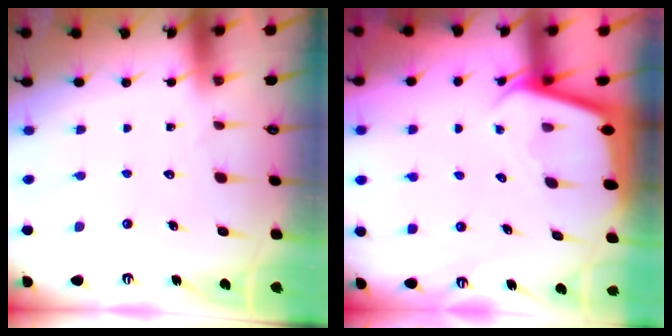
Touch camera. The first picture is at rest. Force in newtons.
{"total": 2.5, "press": 2.5, "slide": 0.1}